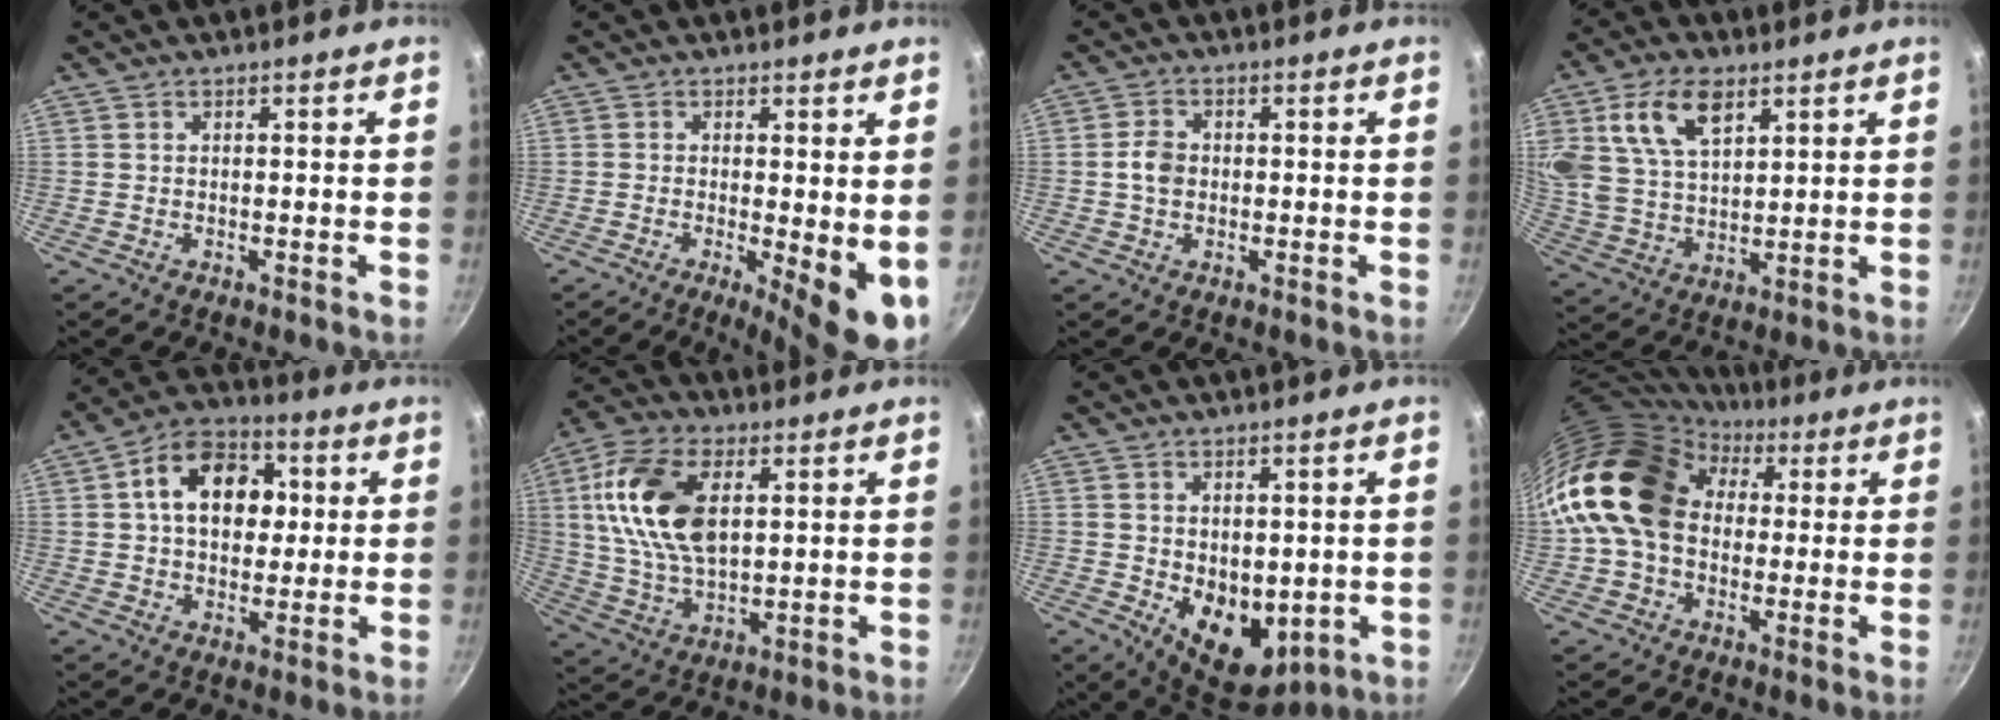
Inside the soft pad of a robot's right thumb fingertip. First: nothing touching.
{"total": 9.2, "force": [-1.2, 2.7, 8.7], "torque": [-0.107, -0.012, -0.010]}
{"total": 3.8, "force": [-0.2, 2.9, 2.4], "torque": [-0.039, 0.011, -0.009]}
{"total": 13.3, "force": [5.9, 7.7, 9.0], "torque": [-0.157, -0.016, 0.119]}
{"total": 14.3, "force": [2.7, 10.2, 9.6], "torque": [-0.112, 0.018, 0.027]}
{"total": 16.9, "force": [4.1, 9.7, 13.2], "torque": [-0.243, -0.005, 0.077]}
{"total": 10.7, "force": [-0.8, 7.4, 7.7], "torque": [-0.089, -0.029, 0.007]}
{"total": 18.7, "force": [2.6, 14.2, 11.8], "torque": [-0.193, 0.040, 0.035]}